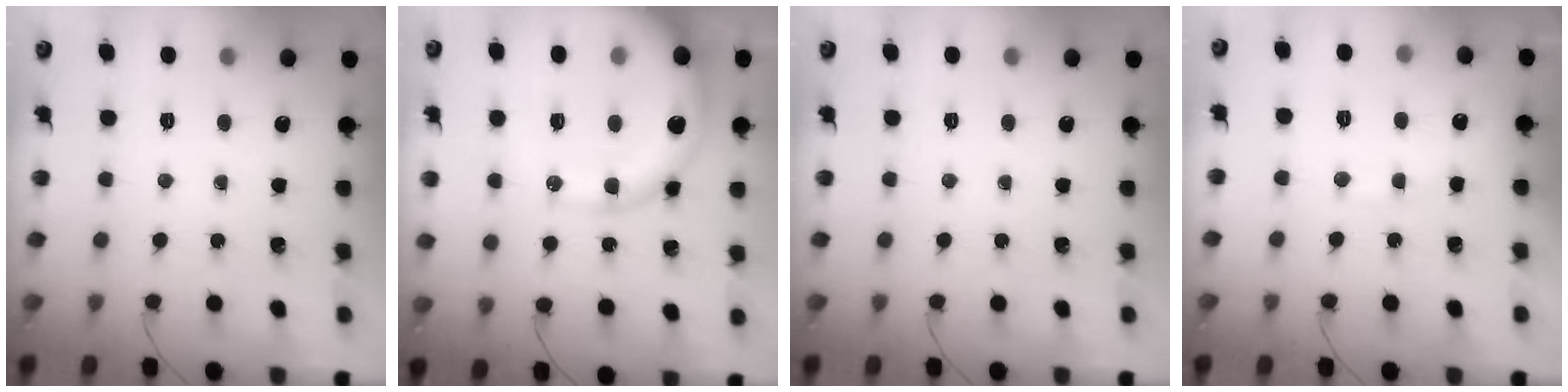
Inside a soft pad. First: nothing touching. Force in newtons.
{"total": 17.0, "press": 16.5, "slide": 4.0}
{"total": 0.0}
{"total": 7.5, "press": 7.3, "slide": 1.5}